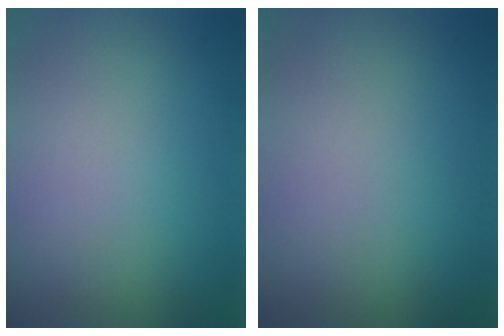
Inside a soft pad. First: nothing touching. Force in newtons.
{"total": 0.0}